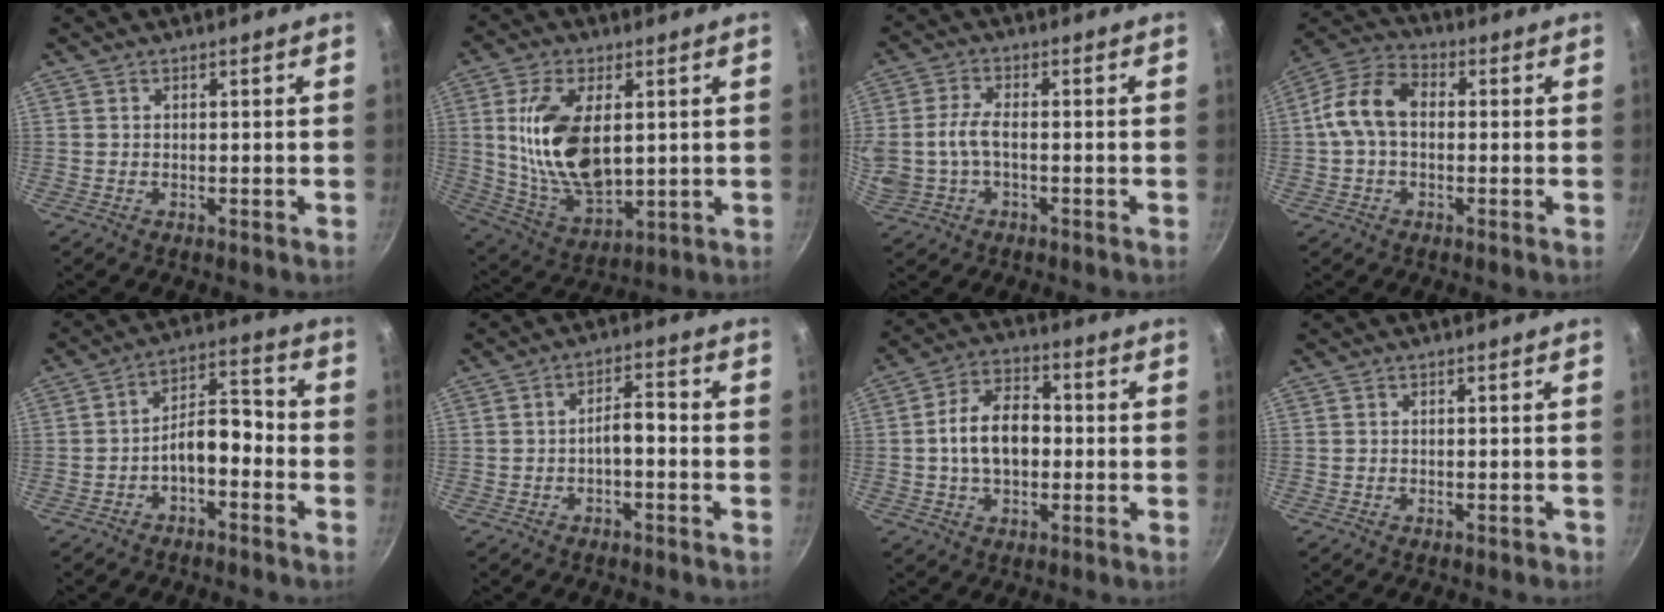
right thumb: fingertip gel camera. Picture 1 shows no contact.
{"total": 17.1, "force": [2.5, 9.0, 14.3], "torque": [-0.263, -0.018, 0.060]}
{"total": 7.4, "force": [-0.7, 4.4, 5.9], "torque": [-0.138, 0.019, -0.011]}
{"total": 10.4, "force": [0.3, 6.9, 7.8], "torque": [-0.153, 0.033, -0.005]}
{"total": 8.5, "force": [-2.8, 4.5, 6.6], "torque": [-0.094, 0.050, -0.055]}
{"total": 4.4, "force": [-1.2, 1.9, 3.8], "torque": [-0.056, 0.029, -0.024]}
{"total": 11.2, "force": [-0.5, 7.2, 8.6], "torque": [-0.135, 0.025, -0.016]}
{"total": 1.0, "force": [-0.7, 0.5, 0.3], "torque": [-0.006, 0.005, -0.010]}